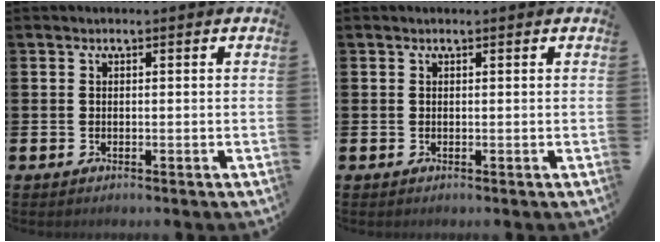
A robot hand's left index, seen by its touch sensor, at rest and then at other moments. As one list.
[{"total": 0.0}]